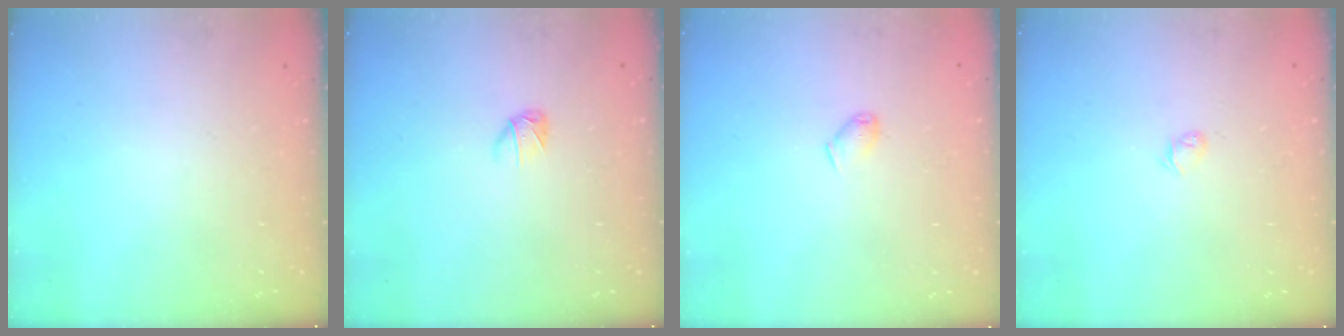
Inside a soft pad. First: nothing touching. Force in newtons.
{"total": 3.0, "press": 2.9, "slide": 0.7}
{"total": 4.4, "press": 4.3, "slide": 0.8}
{"total": 2.6, "press": 2.5, "slide": 0.6}